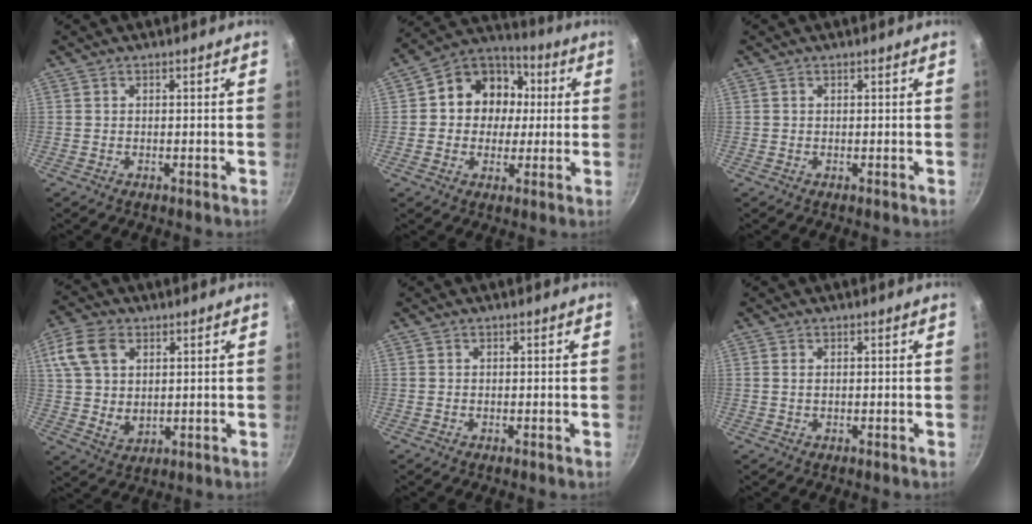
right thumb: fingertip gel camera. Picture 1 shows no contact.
{"total": 13.9, "force": [1.6, 12.0, 6.9], "torque": [-0.069, 0.024, 0.006]}
{"total": 0.0}
{"total": 11.0, "force": [3.9, 7.4, 7.1], "torque": [-0.125, -0.011, 0.073]}
{"total": 0.0}
{"total": 0.9, "force": [0.2, 0.5, 0.7], "torque": [-0.014, 0.001, 0.003]}